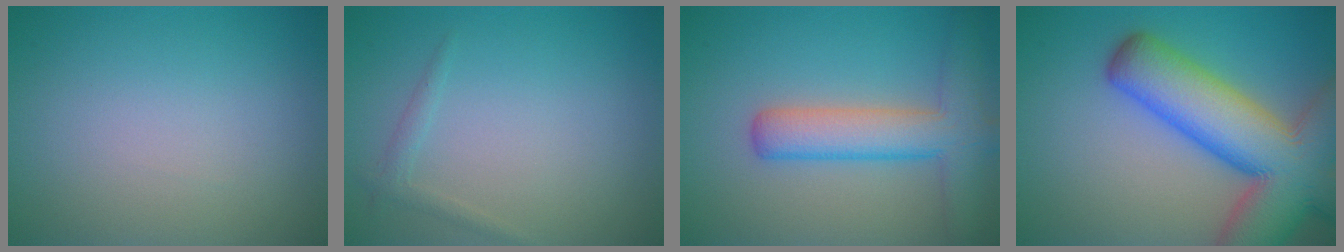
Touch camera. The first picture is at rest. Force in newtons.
{"total": 1.0, "press": 1.0, "slide": 0.1}
{"total": 5.8, "press": 5.8, "slide": 0.3}
{"total": 13.4, "press": 13.3, "slide": 0.7}